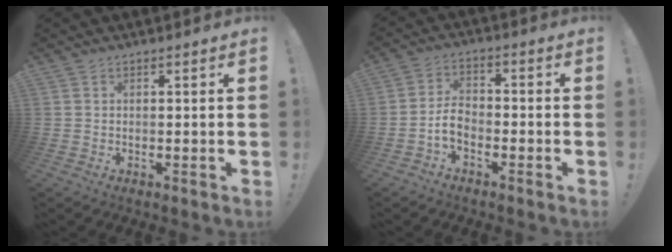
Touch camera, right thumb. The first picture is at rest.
{"total": 5.6, "force": [-3.1, 3.2, 3.4], "torque": [-0.071, 0.005, -0.054]}